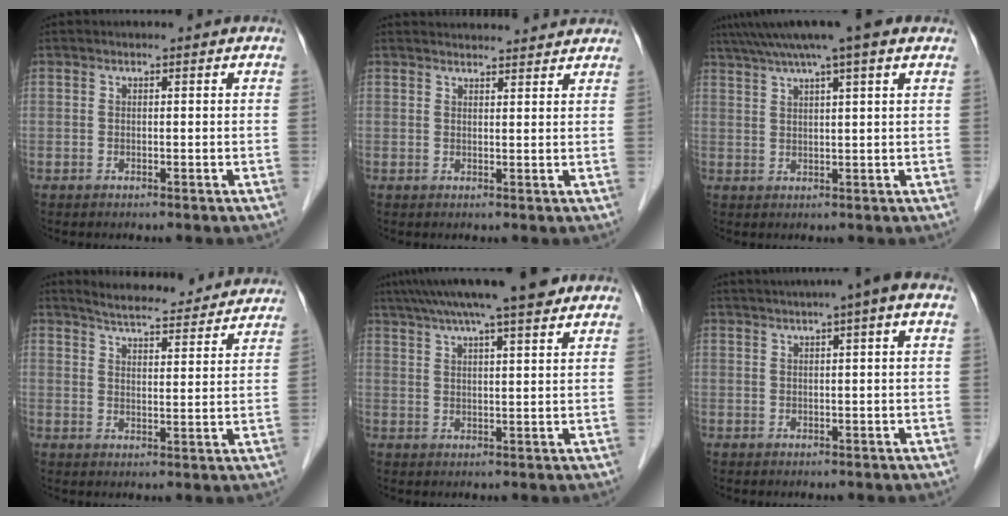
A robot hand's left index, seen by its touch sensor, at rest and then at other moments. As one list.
[{"total": 8.8, "force": [8.6, 1.2, 1.6], "torque": [-0.014, 0.025, 0.095]}, {"total": 10.4, "force": [7.6, 0.3, 7.2], "torque": [-0.118, 0.039, 0.108]}, {"total": 16.8, "force": [15.9, 2.3, 4.9], "torque": [-0.065, -0.005, 0.198]}, {"total": 13.6, "force": [10.9, 0.9, 8.1], "torque": [-0.131, 0.031, 0.158]}, {"total": 6.1, "force": [3.6, -0.3, 4.9], "torque": [-0.072, 0.029, 0.052]}]